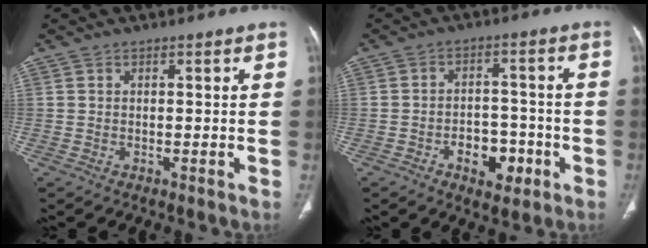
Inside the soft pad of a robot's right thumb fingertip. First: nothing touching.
{"total": 7.6, "force": [-3.3, 4.8, 4.9], "torque": [-0.045, 0.027, -0.045]}